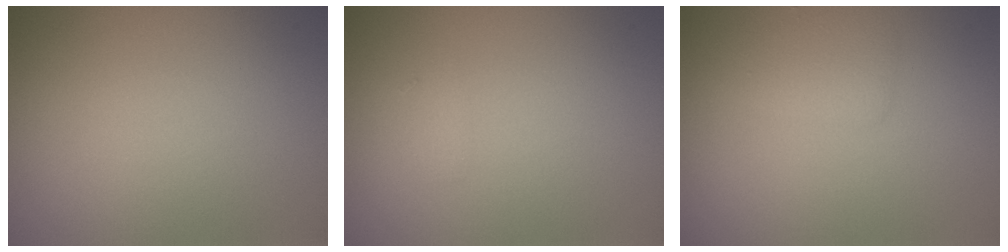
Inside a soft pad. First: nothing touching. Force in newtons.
{"total": 0.6, "press": 0.6, "slide": 0.0}
{"total": 1.6, "press": 1.6, "slide": 0.1}